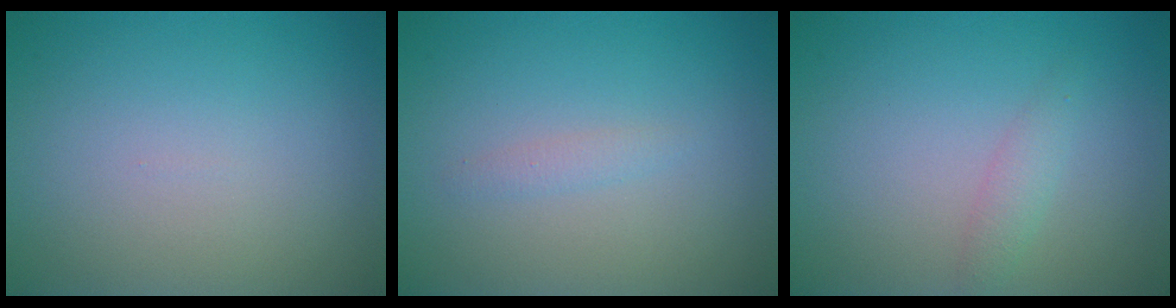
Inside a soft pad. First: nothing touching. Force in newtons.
{"total": 0.9, "press": 0.9, "slide": 0.0}
{"total": 1.3, "press": 1.3, "slide": 0.1}